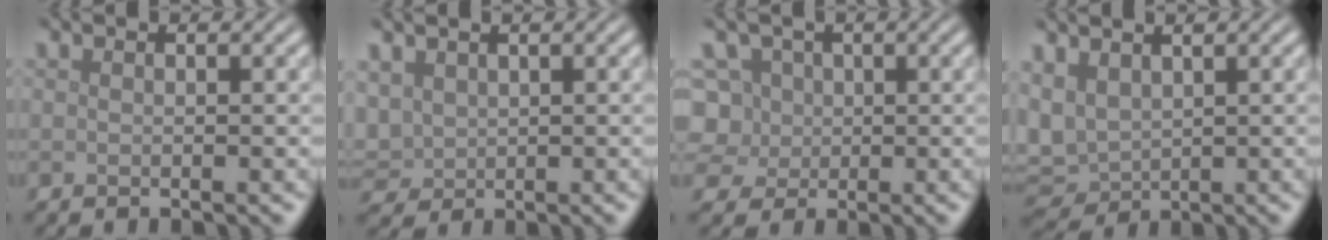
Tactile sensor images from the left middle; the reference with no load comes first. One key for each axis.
{"total": 2.4, "fx": 1.0, "fy": 1.8, "fz": 1.1, "tx": -0.035, "ty": 0.002, "tz": 0.023}
{"total": 8.2, "fx": 1.4, "fy": 7.3, "fz": 3.5, "tx": -0.067, "ty": 0.043, "tz": -0.009}
{"total": 4.4, "fx": 1.3, "fy": 3.1, "fz": 2.9, "tx": -0.079, "ty": 0.003, "tz": 0.026}